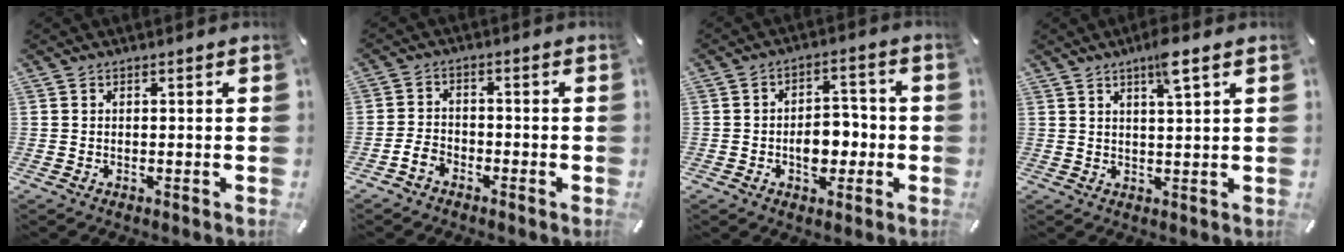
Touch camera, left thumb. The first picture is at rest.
{"total": 3.7, "force": [-2.5, 2.3, 1.6], "torque": [-0.033, 0.011, -0.049]}
{"total": 7.3, "force": [-2.0, 5.1, 4.7], "torque": [-0.055, 0.009, -0.036]}
{"total": 5.6, "force": [3.4, 0.5, 4.4], "torque": [-0.079, -0.007, 0.054]}